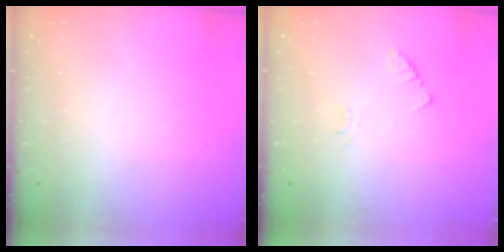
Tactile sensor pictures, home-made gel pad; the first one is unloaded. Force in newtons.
{"total": 1.9, "press": 1.9, "slide": 0.3}